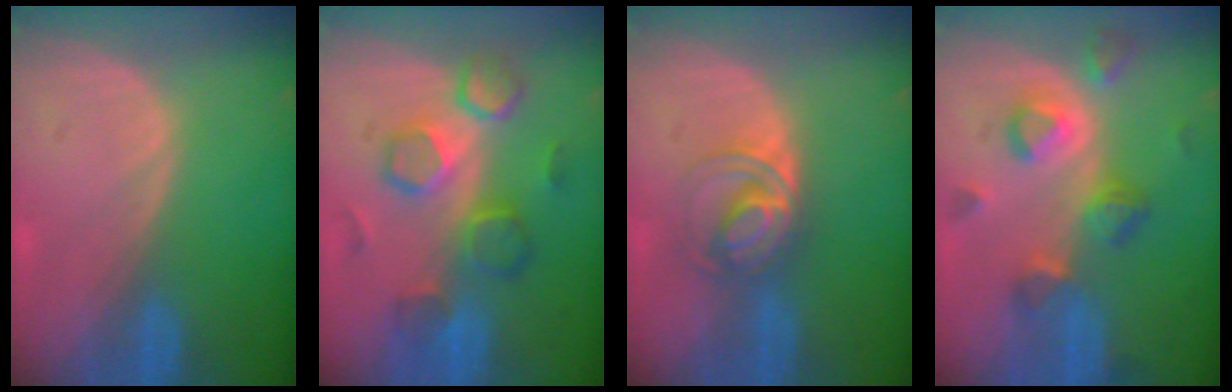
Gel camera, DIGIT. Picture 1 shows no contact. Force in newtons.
{"total": 8.3, "press": 8.2, "slide": 1.4}
{"total": 5.8, "press": 5.4, "slide": 2.1}
{"total": 7.2, "press": 7.1, "slide": 1.0}